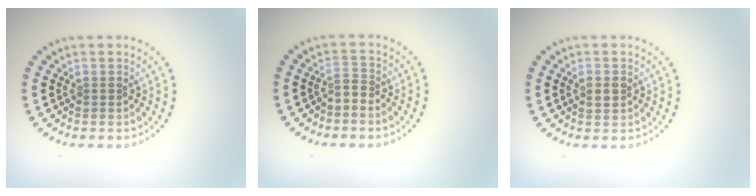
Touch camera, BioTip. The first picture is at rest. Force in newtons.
{"total": 1.2, "press": 0.7, "slide": 1.0}
{"total": 1.2, "press": 1.2, "slide": 0.2}